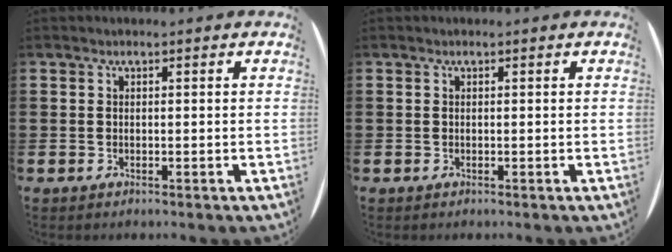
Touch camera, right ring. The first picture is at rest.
{"total": 0.0}